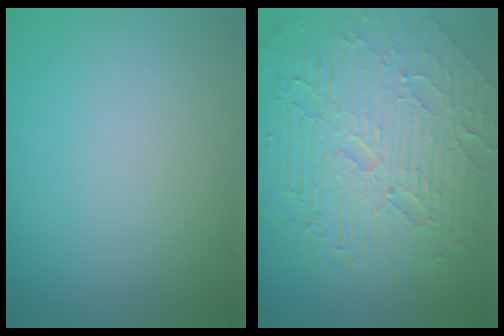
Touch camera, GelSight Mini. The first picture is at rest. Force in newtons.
{"total": 9.9, "press": 6.4, "slide": 7.5}